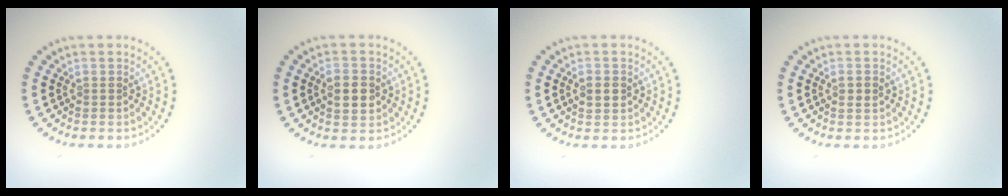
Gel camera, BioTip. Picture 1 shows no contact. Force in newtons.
{"total": 2.9, "press": 2.9, "slide": 0.1}
{"total": 1.5, "press": 1.5, "slide": 0.0}
{"total": 1.0, "press": 1.0, "slide": 0.3}